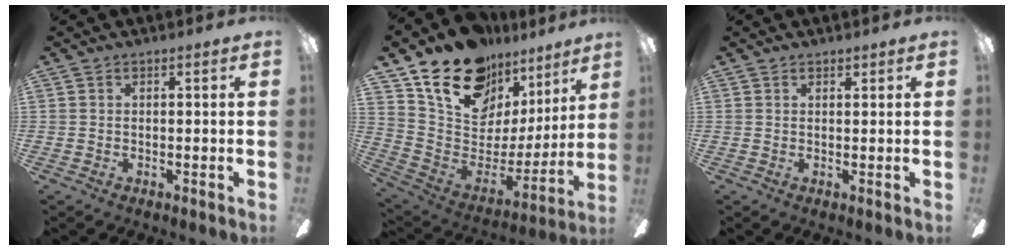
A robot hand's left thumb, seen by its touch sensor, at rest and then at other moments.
{"total": 19.5, "force": [13.7, 11.2, 8.3], "torque": [-0.143, -0.098, 0.252]}
{"total": 1.1, "force": [0.9, 0.5, 0.1], "torque": [0.006, -0.002, 0.016]}